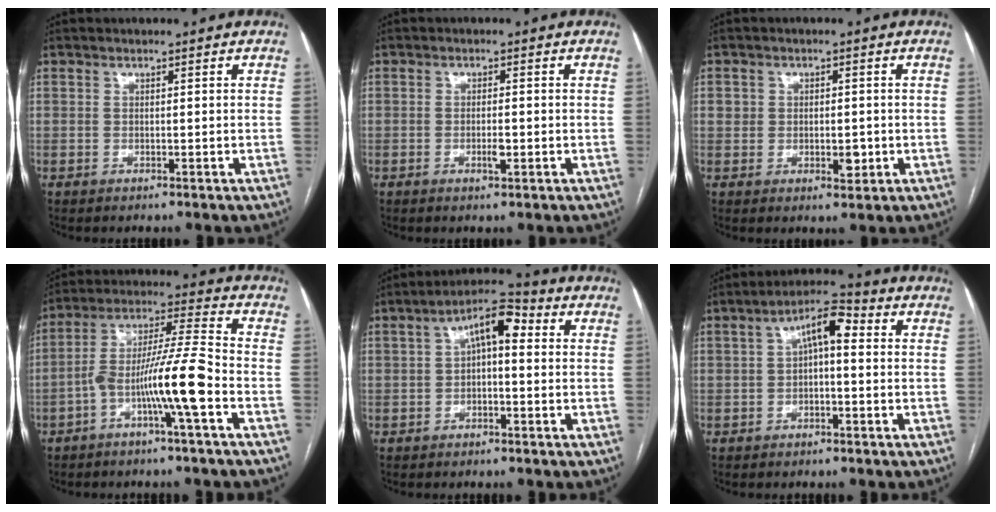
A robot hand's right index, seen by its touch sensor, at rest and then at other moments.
{"total": 1.9, "force": [-0.5, 0.5, 1.8], "torque": [-0.033, -0.001, -0.008]}
{"total": 3.8, "force": [-0.2, 2.9, 2.5], "torque": [-0.032, 0.005, 0.004]}
{"total": 11.2, "force": [-4.5, -0.2, 10.3], "torque": [-0.193, 0.018, -0.081]}
{"total": 7.0, "force": [1.2, 2.7, 6.4], "torque": [-0.106, 0.039, 0.014]}
{"total": 6.4, "force": [1.0, 2.2, 5.9], "torque": [-0.100, 0.034, 0.012]}